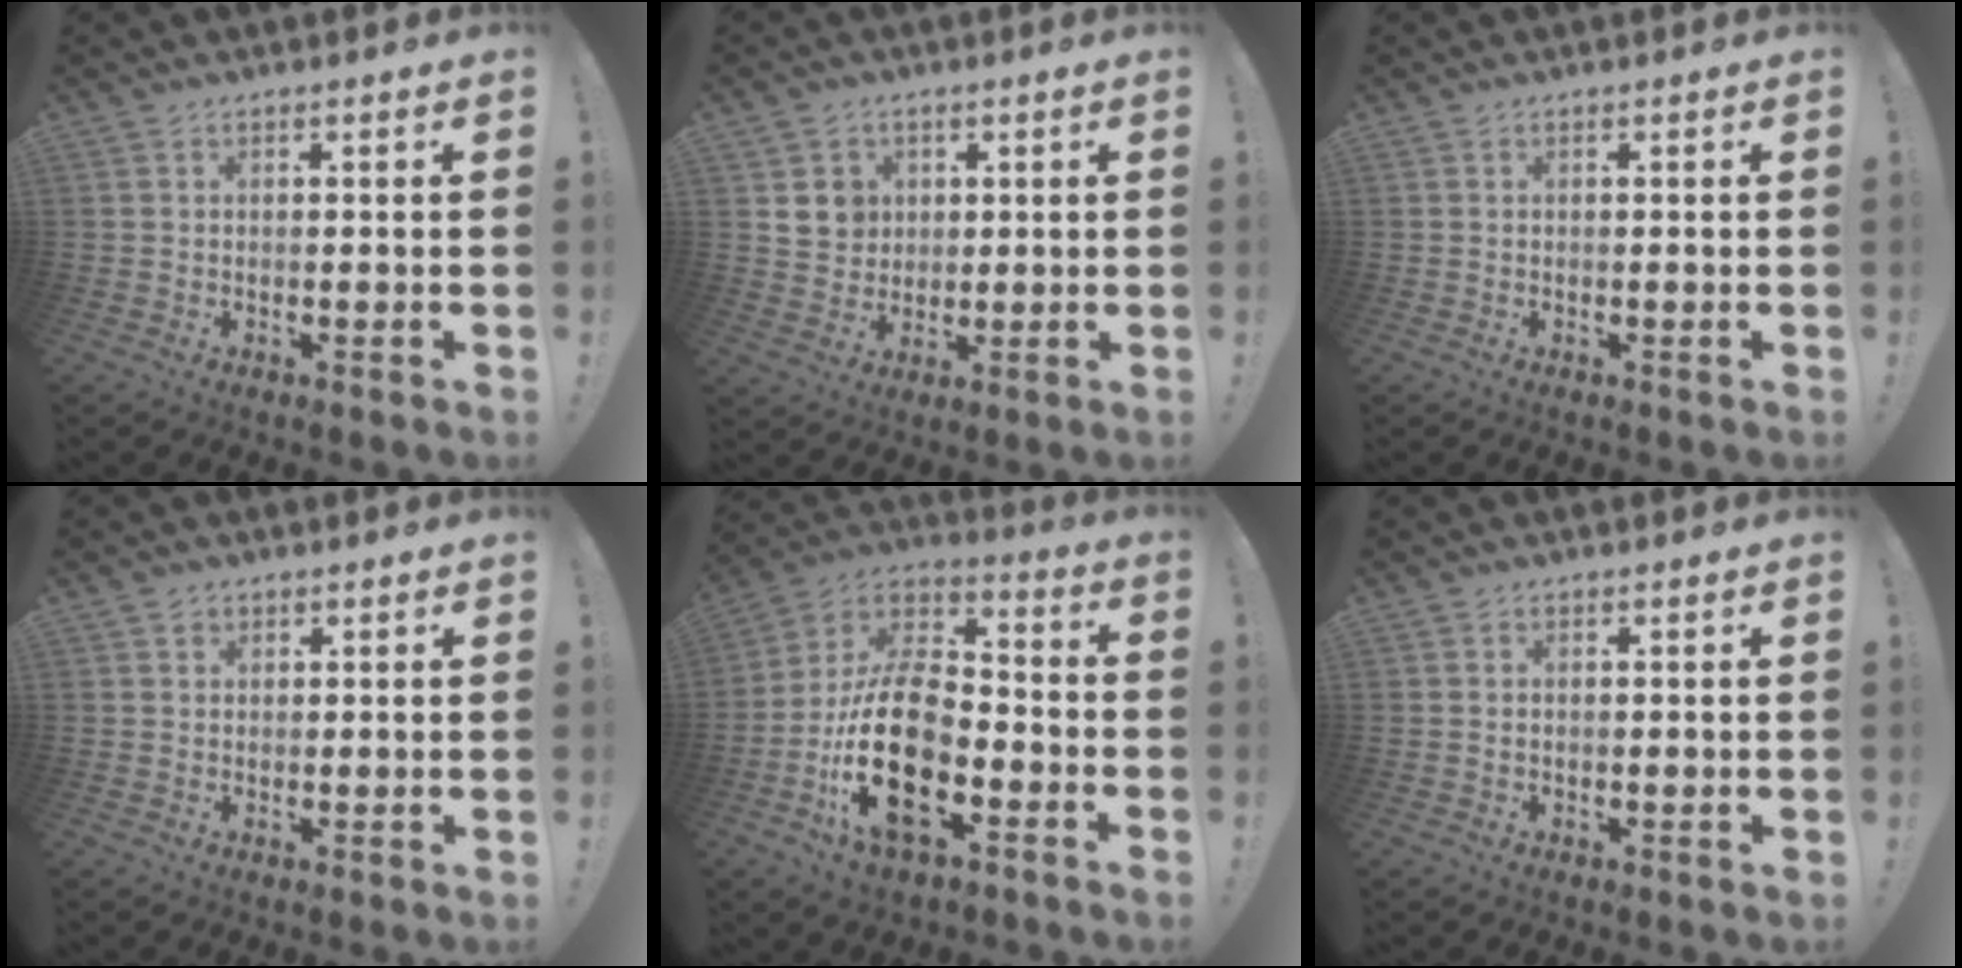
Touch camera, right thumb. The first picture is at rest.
{"total": 7.3, "force": [3.0, 6.5, 1.6], "torque": [-0.020, -0.013, 0.059]}
{"total": 0.0}
{"total": 1.2, "force": [0.8, 0.9, 0.2], "torque": [-0.002, 0.000, 0.015]}
{"total": 22.5, "force": [-7.9, 12.0, 17.2], "torque": [-0.339, 0.035, -0.130]}
{"total": 0.6, "force": [0.1, 0.3, 0.5], "torque": [-0.010, 0.001, 0.002]}